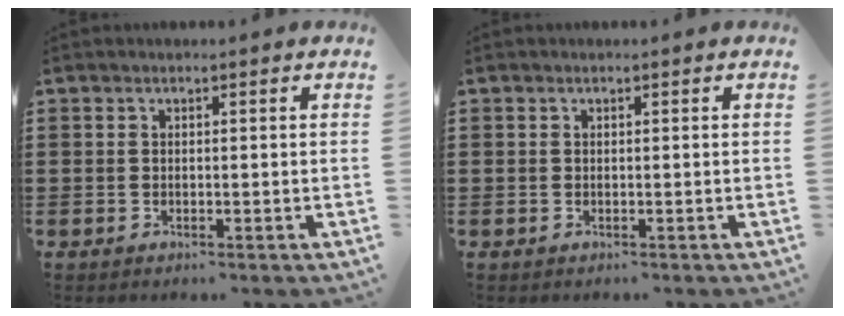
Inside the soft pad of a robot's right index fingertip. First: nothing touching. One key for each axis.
{"total": 0.5, "fx": 0.1, "fy": 0.5, "fz": 0.0, "tx": -0.001, "ty": 0.005, "tz": 0.000}